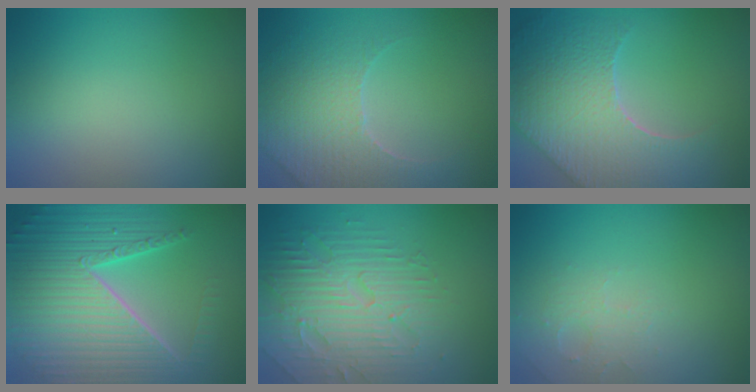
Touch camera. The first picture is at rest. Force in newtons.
{"total": 3.8, "press": 3.7, "slide": 0.9}
{"total": 9.0, "press": 6.4, "slide": 6.4}
{"total": 10.2, "press": 6.5, "slide": 7.8}
{"total": 4.8, "press": 4.7, "slide": 1.1}
{"total": 1.8, "press": 1.7, "slide": 0.4}